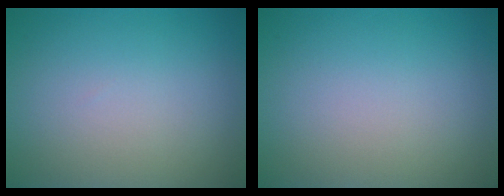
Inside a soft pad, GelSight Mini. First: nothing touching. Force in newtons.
{"total": 0.0}